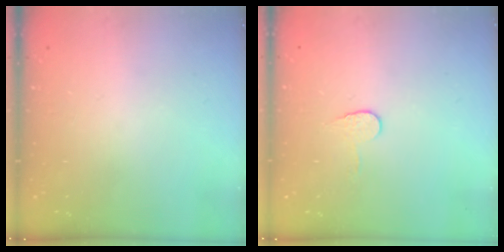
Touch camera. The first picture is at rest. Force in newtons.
{"total": 5.3, "press": 5.3, "slide": 0.5}